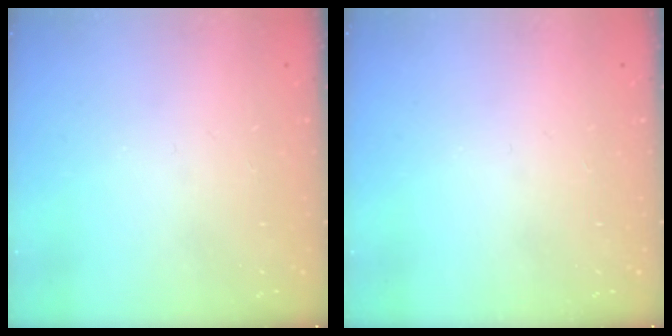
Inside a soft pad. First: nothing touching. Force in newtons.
{"total": 0.0}